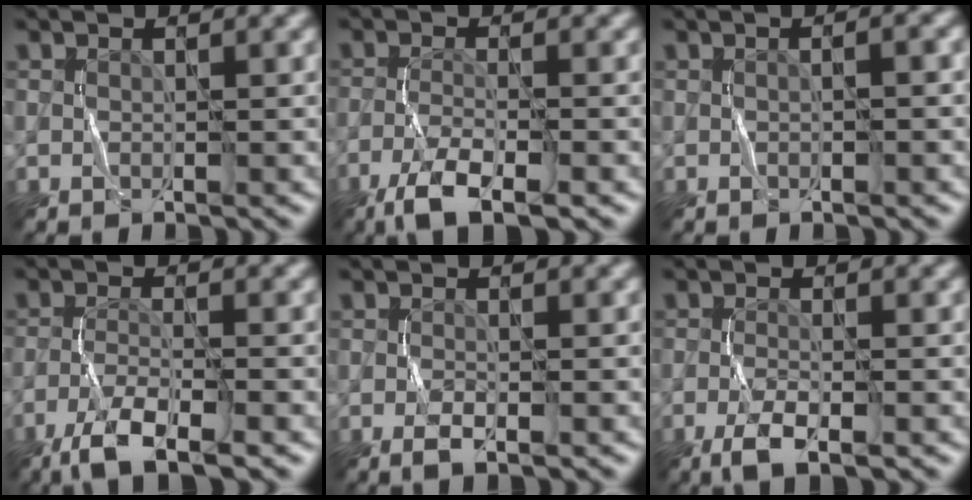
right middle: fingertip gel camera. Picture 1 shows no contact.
{"total": 4.6, "force": [-3.1, 0.9, 3.3], "torque": [-0.065, -0.005, -0.063]}
{"total": 1.6, "force": [0.3, 0.6, 1.5], "torque": [-0.010, -0.002, -0.003]}
{"total": 5.1, "force": [-3.5, 1.0, 3.6], "torque": [-0.068, -0.005, -0.071]}
{"total": 1.5, "force": [-0.8, 0.3, 1.3], "torque": [-0.025, -0.001, -0.016]}
{"total": 3.0, "force": [-1.7, 0.6, 2.4], "torque": [-0.050, -0.001, -0.037]}